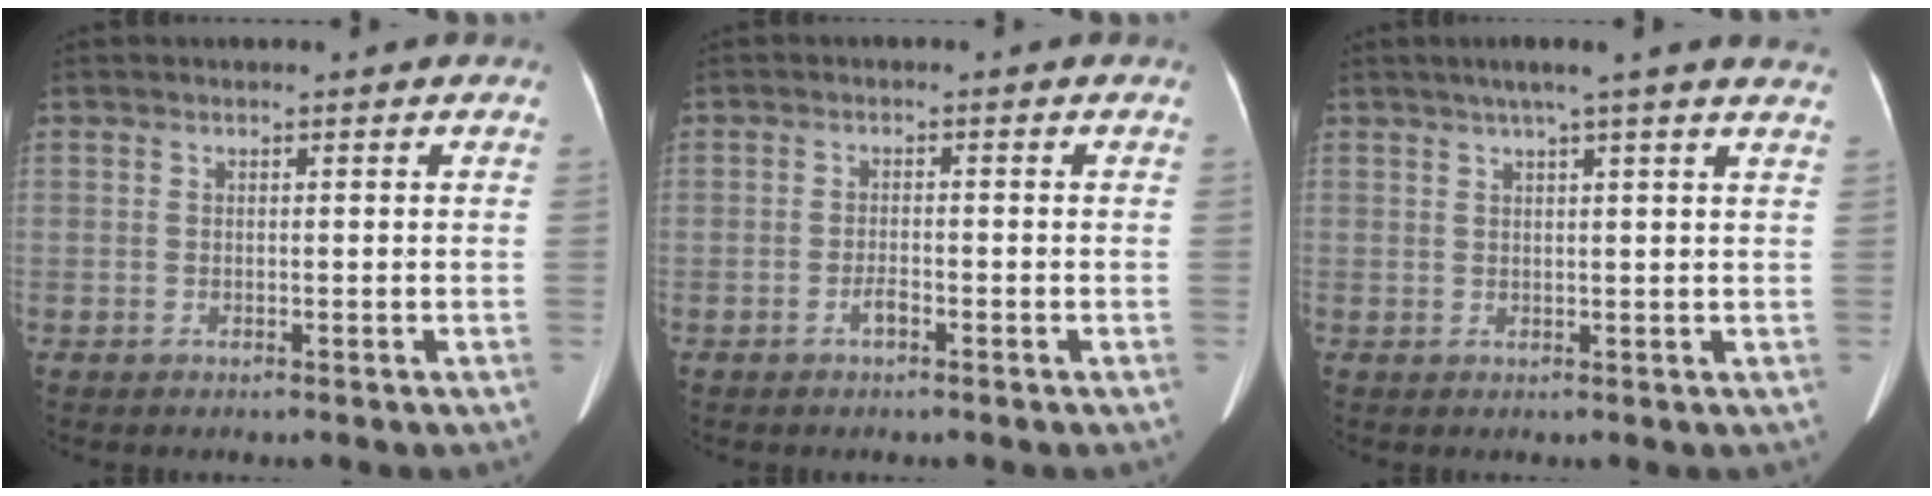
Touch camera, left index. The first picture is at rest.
{"total": 1.5, "force": [-1.0, 0.4, 1.1], "torque": [-0.021, 0.001, -0.016]}
{"total": 11.2, "force": [9.1, -0.4, 6.5], "torque": [-0.093, 0.028, 0.098]}